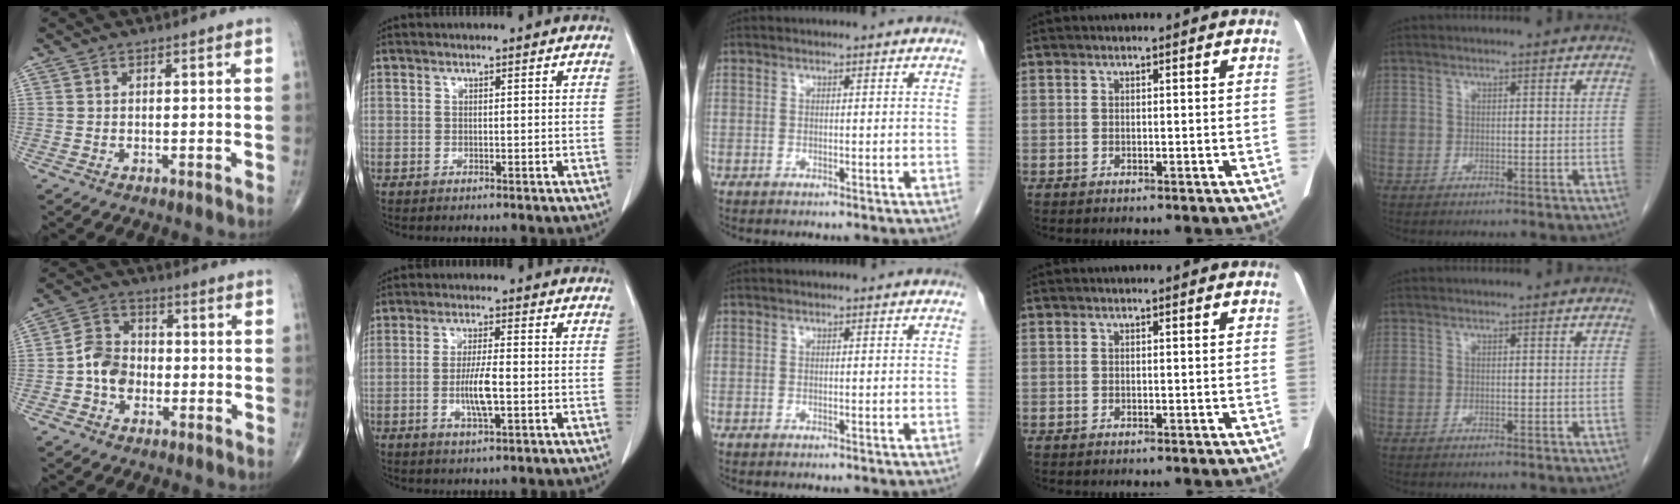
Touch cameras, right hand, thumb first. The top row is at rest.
{"thumb": {"total": 7.7, "force": [-1.7, 6.1, 4.3], "torque": [-0.057, 0.028, -0.042]}, "index": {"total": 7.6, "force": [-1.7, 0.6, 7.4], "torque": [-0.145, -0.006, -0.034]}}